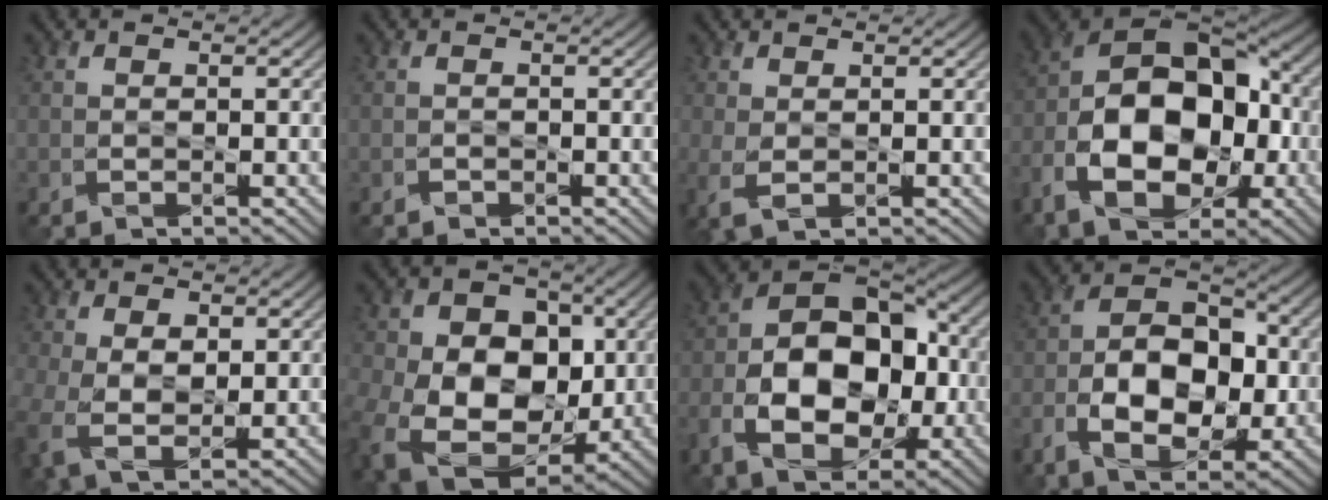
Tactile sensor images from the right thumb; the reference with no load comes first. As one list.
[{"total": 0.5, "force": [-0.4, 0.3, 0.1], "torque": [0.001, -0.002, -0.007]}, {"total": 2.3, "force": [0.2, 0.9, 2.1], "torque": [-0.063, -0.005, 0.003]}, {"total": 16.4, "force": [-4.6, 9.8, 12.3], "torque": [-0.224, -0.021, -0.096]}, {"total": 6.4, "force": [-0.5, 3.8, 5.1], "torque": [-0.131, -0.016, -0.008]}, {"total": 16.6, "force": [-2.9, 12.8, 10.2], "torque": [-0.212, -0.029, -0.048]}, {"total": 14.6, "force": [-3.5, 9.1, 10.8], "torque": [-0.198, -0.013, -0.070]}, {"total": 11.5, "force": [-3.0, 7.0, 8.7], "torque": [-0.163, 0.000, -0.060]}]